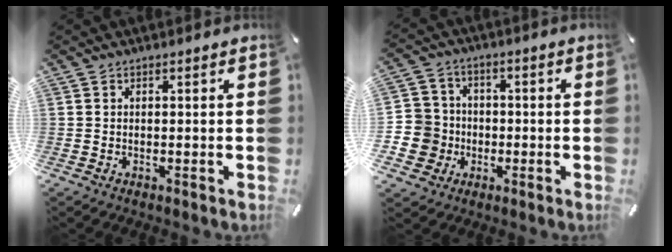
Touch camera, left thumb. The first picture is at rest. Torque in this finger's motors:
{"motor_torque": [0.44, 2.04, 0.05, -0.08, 0.02]}